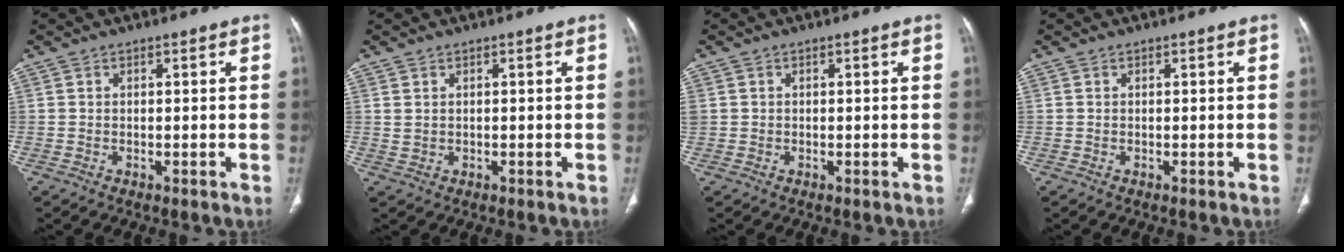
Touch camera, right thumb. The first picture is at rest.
{"total": 1.0, "force": [0.4, 0.7, 0.5], "torque": [-0.010, 0.001, 0.014]}
{"total": 1.2, "force": [0.1, 1.0, 0.5], "torque": [-0.014, 0.010, 0.008]}
{"total": 0.0}